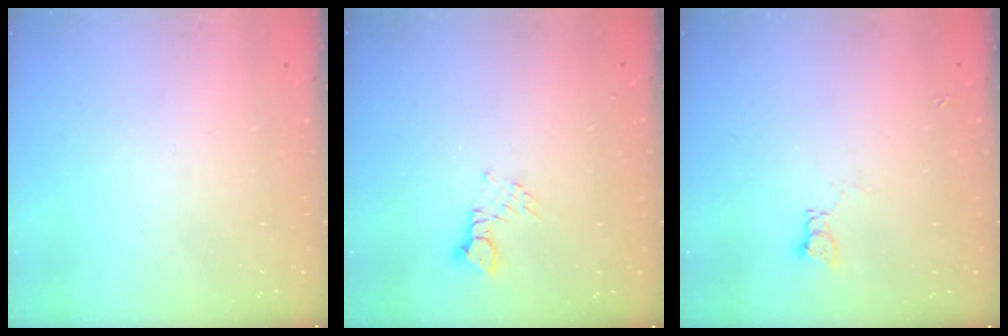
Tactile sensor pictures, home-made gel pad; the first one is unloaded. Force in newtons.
{"total": 2.6, "press": 2.5, "slide": 0.4}
{"total": 2.0, "press": 2.0, "slide": 0.3}